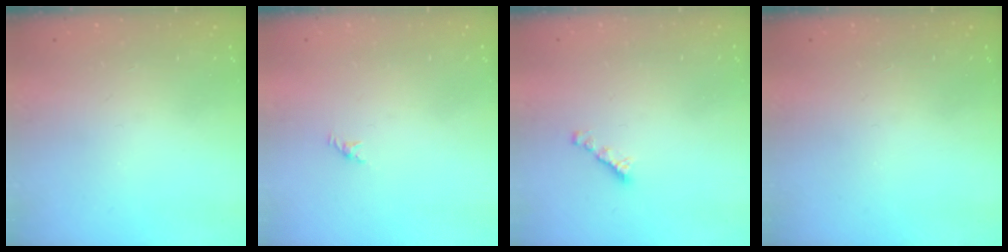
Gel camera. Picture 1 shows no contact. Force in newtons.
{"total": 1.1, "press": 1.0, "slide": 0.5}
{"total": 2.8, "press": 2.7, "slide": 0.7}
{"total": 0.0}